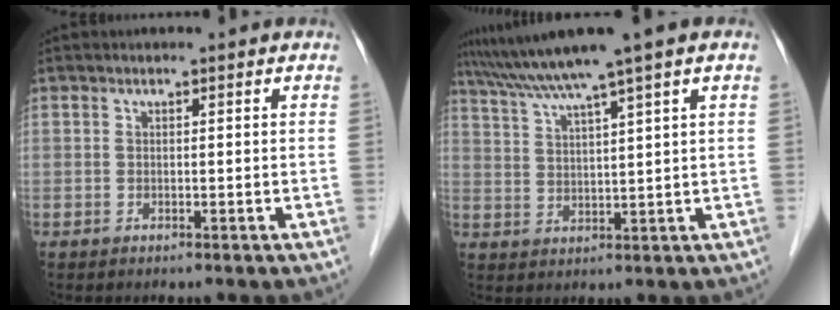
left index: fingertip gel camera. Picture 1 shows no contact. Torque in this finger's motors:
{"motor_torque": [0.54, -1.11, 0.90, 0.21]}